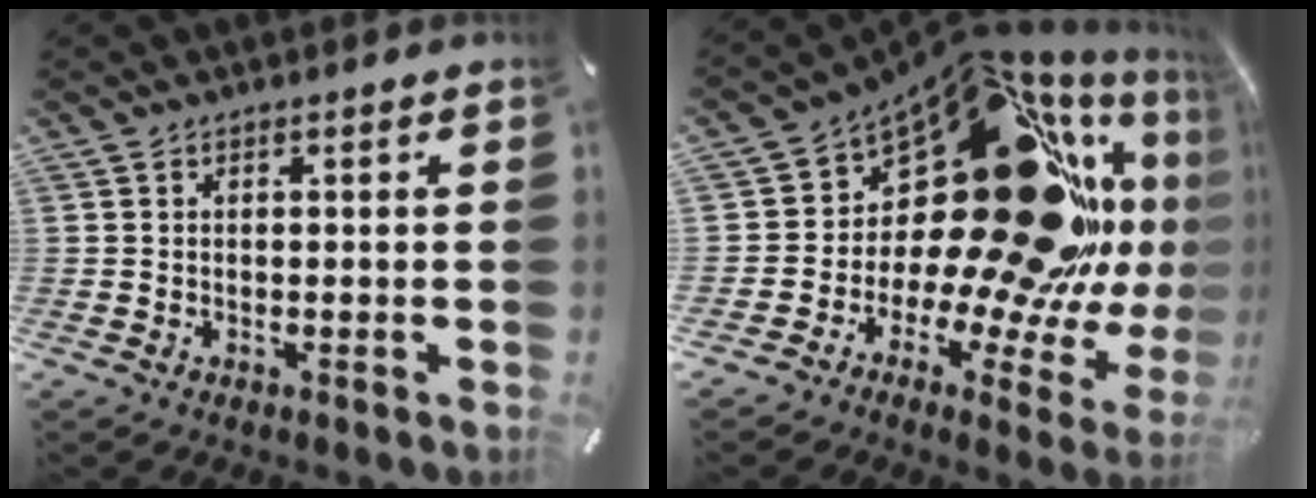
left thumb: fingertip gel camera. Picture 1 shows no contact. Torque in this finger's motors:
{"motor_torque": [1.11, 1.13, 1.09, 0.69, 0.09]}